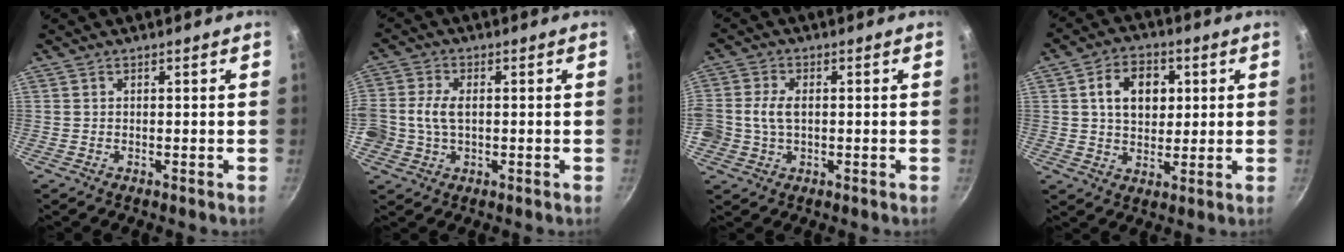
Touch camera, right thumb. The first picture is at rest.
{"total": 6.9, "force": [0.1, 4.8, 5.0], "torque": [-0.097, 0.012, -0.002]}
{"total": 6.2, "force": [0.1, 4.4, 4.3], "torque": [-0.080, 0.010, -0.002]}
{"total": 10.2, "force": [2.4, 7.3, 6.7], "torque": [-0.084, 0.001, 0.035]}